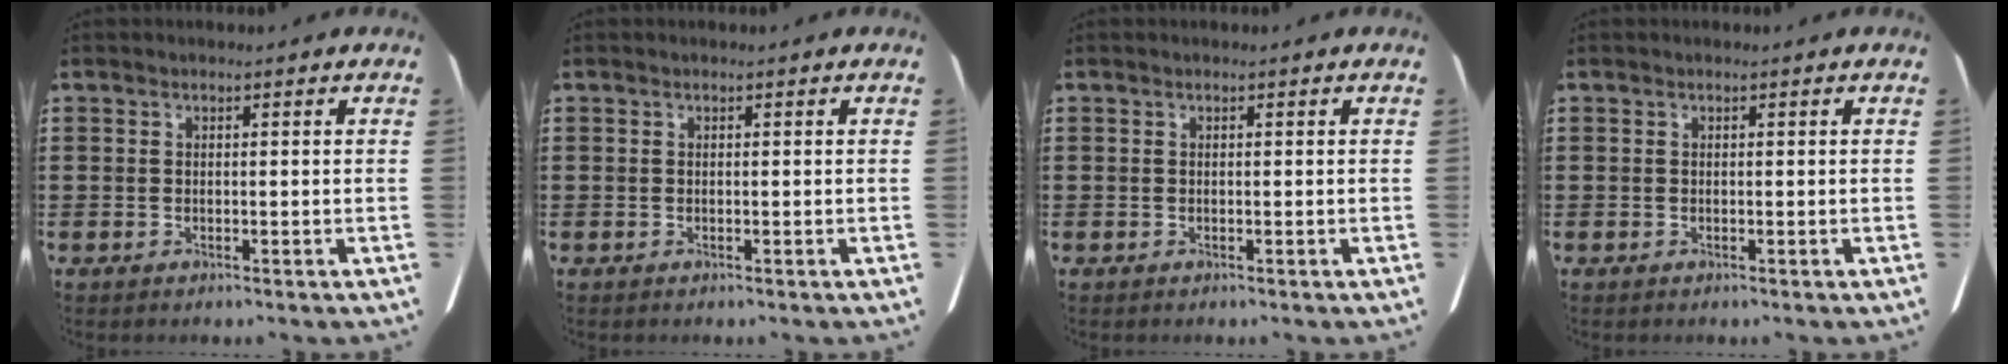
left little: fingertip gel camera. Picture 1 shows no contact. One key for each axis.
{"total": 0.0}
{"total": 0.0}
{"total": 0.0}